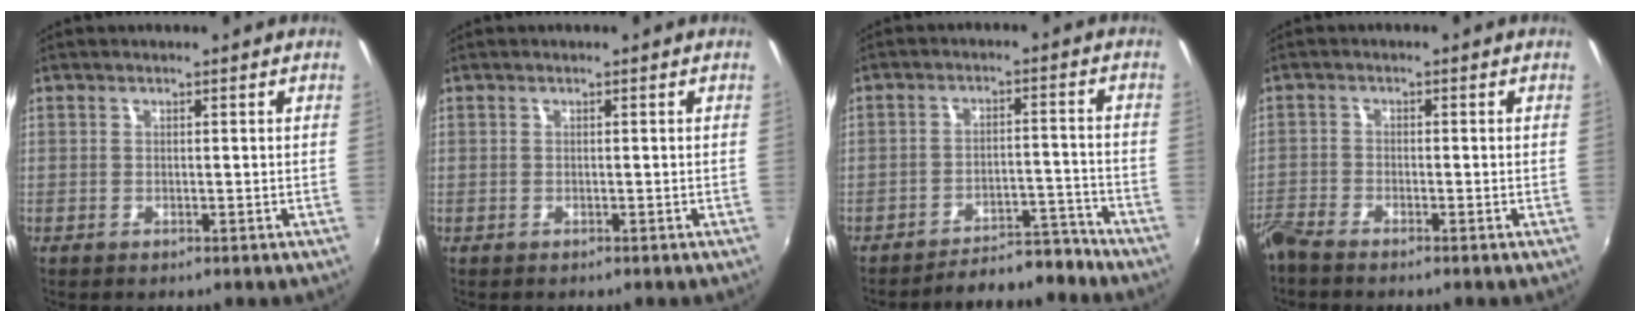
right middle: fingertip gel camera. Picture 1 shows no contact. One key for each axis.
{"total": 0.0}
{"total": 9.1, "fx": -8.8, "fy": 1.7, "fz": 1.9, "tx": -0.044, "ty": 0.020, "tz": -0.112}
{"total": 4.6, "fx": -4.2, "fy": 0.5, "fz": 1.7, "tx": -0.051, "ty": -0.017, "tz": -0.086}